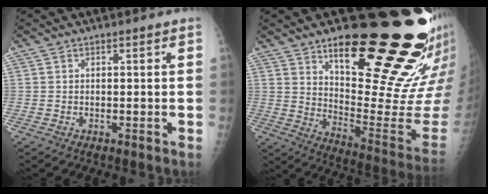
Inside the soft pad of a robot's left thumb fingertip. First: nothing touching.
{"total": 26.2, "force": [17.4, 7.0, 18.2], "torque": [-0.213, -0.121, 0.266]}